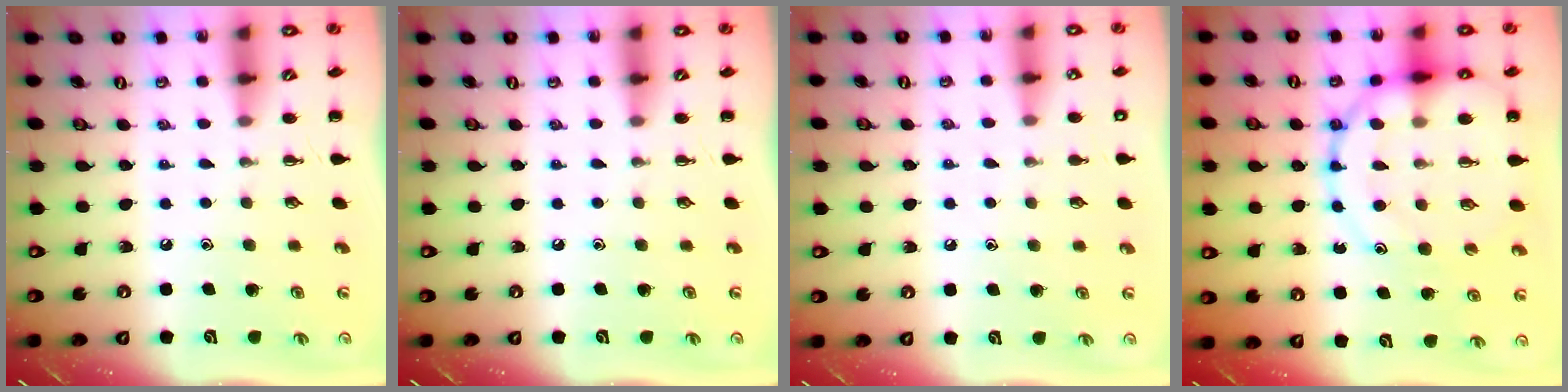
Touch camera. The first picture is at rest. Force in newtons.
{"total": 0.0}
{"total": 6.0, "press": 5.7, "slide": 2.0}
{"total": 20.6, "press": 20.4, "slide": 2.8}